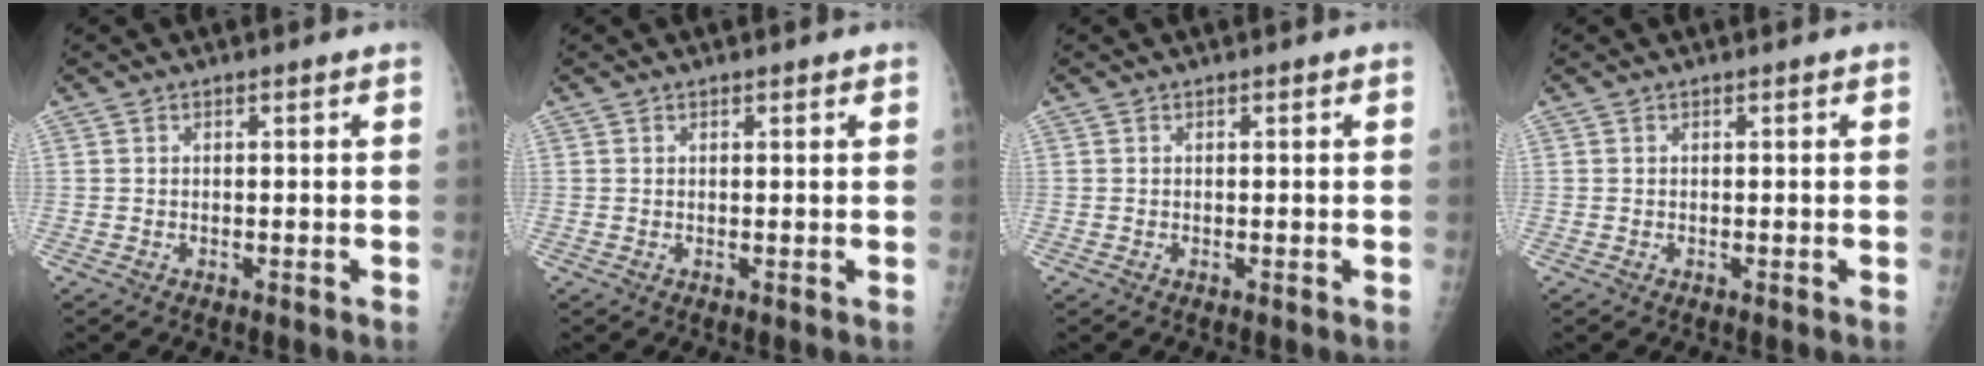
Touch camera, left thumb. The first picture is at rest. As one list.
[{"total": 0.6, "force": [0.5, 0.2, 0.4], "torque": [-0.003, -0.001, 0.005]}, {"total": 0.0}, {"total": 0.0}]